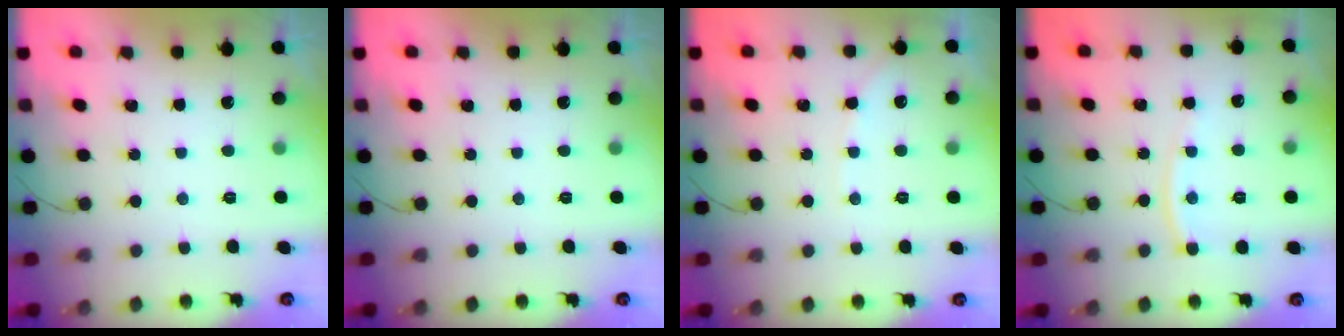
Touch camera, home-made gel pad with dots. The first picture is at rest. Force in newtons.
{"total": 0.0}
{"total": 4.0, "press": 3.9, "slide": 0.6}
{"total": 7.1, "press": 7.1, "slide": 0.9}